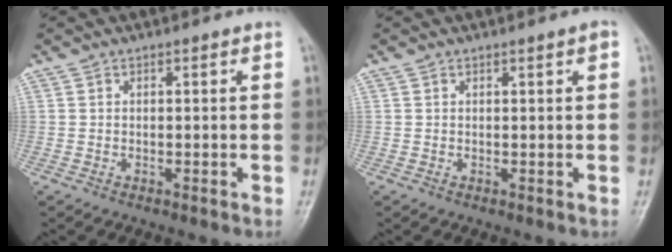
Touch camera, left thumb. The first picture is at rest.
{"total": 1.0, "force": [0.5, 0.1, 0.9], "torque": [-0.014, 0.000, 0.006]}